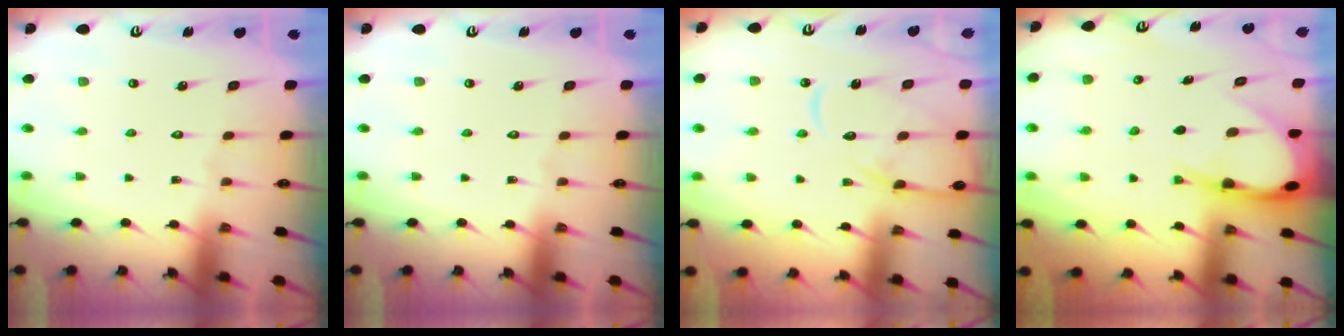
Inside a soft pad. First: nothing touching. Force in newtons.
{"total": 0.0}
{"total": 12.7, "press": 12.6, "slide": 1.2}
{"total": 8.5, "press": 8.4, "slide": 1.0}